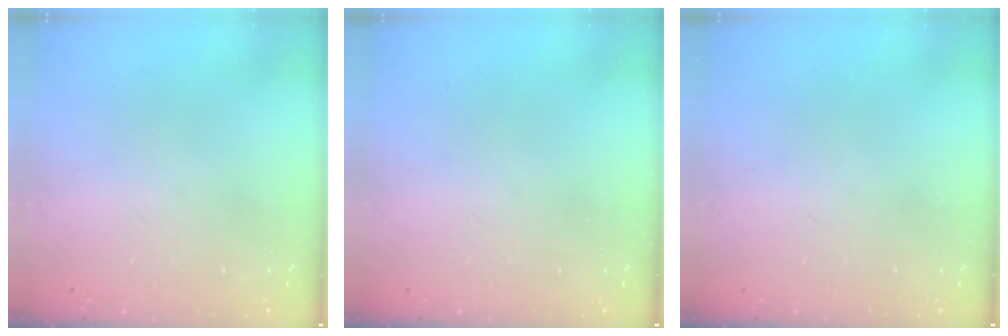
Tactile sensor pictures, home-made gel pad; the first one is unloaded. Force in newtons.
{"total": 0.0}
{"total": 0.0}